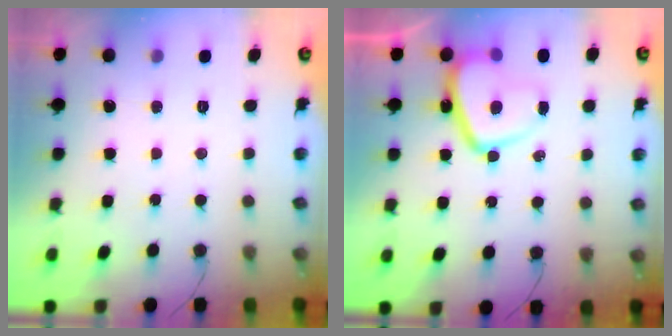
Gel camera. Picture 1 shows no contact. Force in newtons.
{"total": 11.0, "press": 10.9, "slide": 1.1}